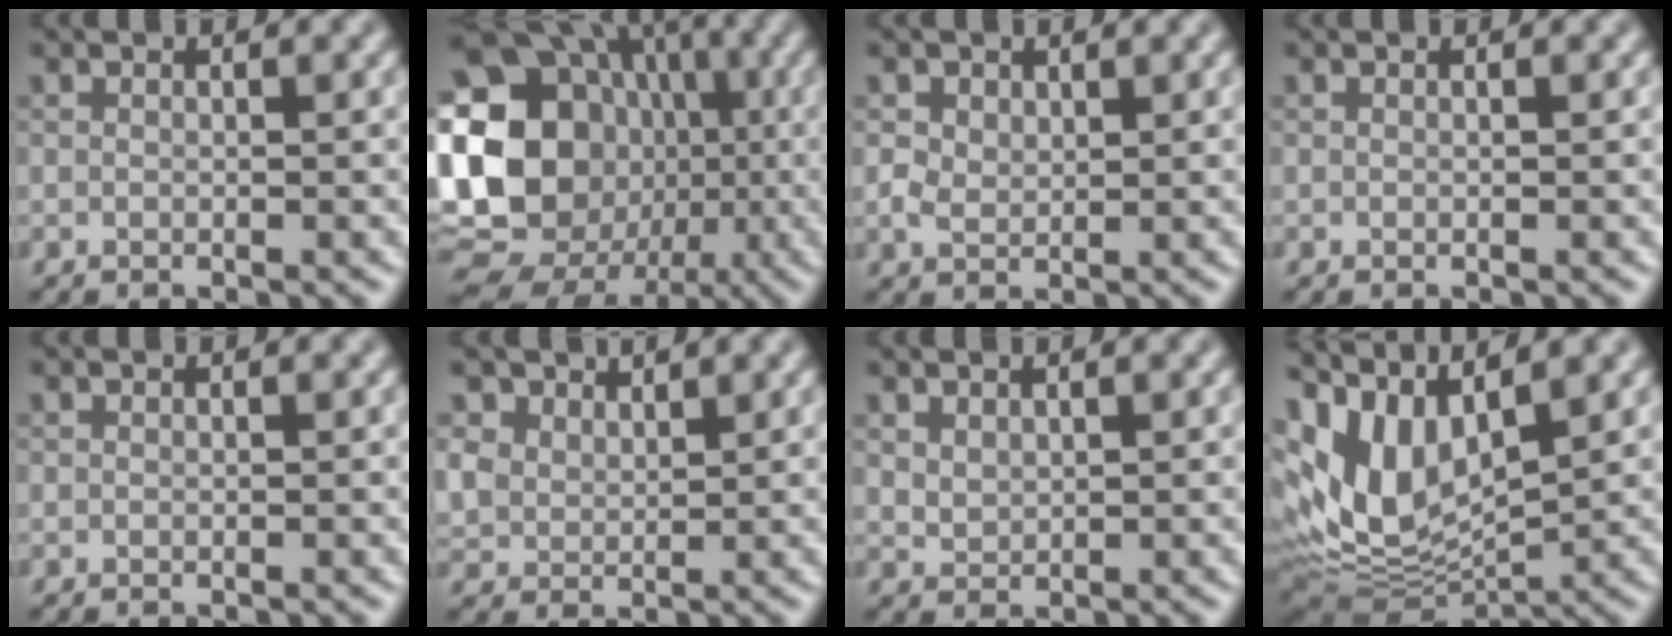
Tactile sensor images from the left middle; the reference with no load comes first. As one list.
[{"total": 22.1, "force": [-1.6, 19.4, 10.5], "torque": [-0.204, 0.018, -0.065]}, {"total": 1.6, "force": [0.7, 1.3, 0.8], "torque": [-0.021, 0.000, 0.016]}, {"total": 0.0}, {"total": 0.0}, {"total": 4.1, "force": [3.0, 2.5, 1.2], "torque": [-0.051, -0.009, 0.069]}, {"total": 1.3, "force": [0.9, 0.8, 0.5], "torque": [-0.013, -0.001, 0.022]}, {"total": 9.4, "force": [3.3, 4.7, 7.4], "torque": [-0.165, -0.003, 0.067]}]